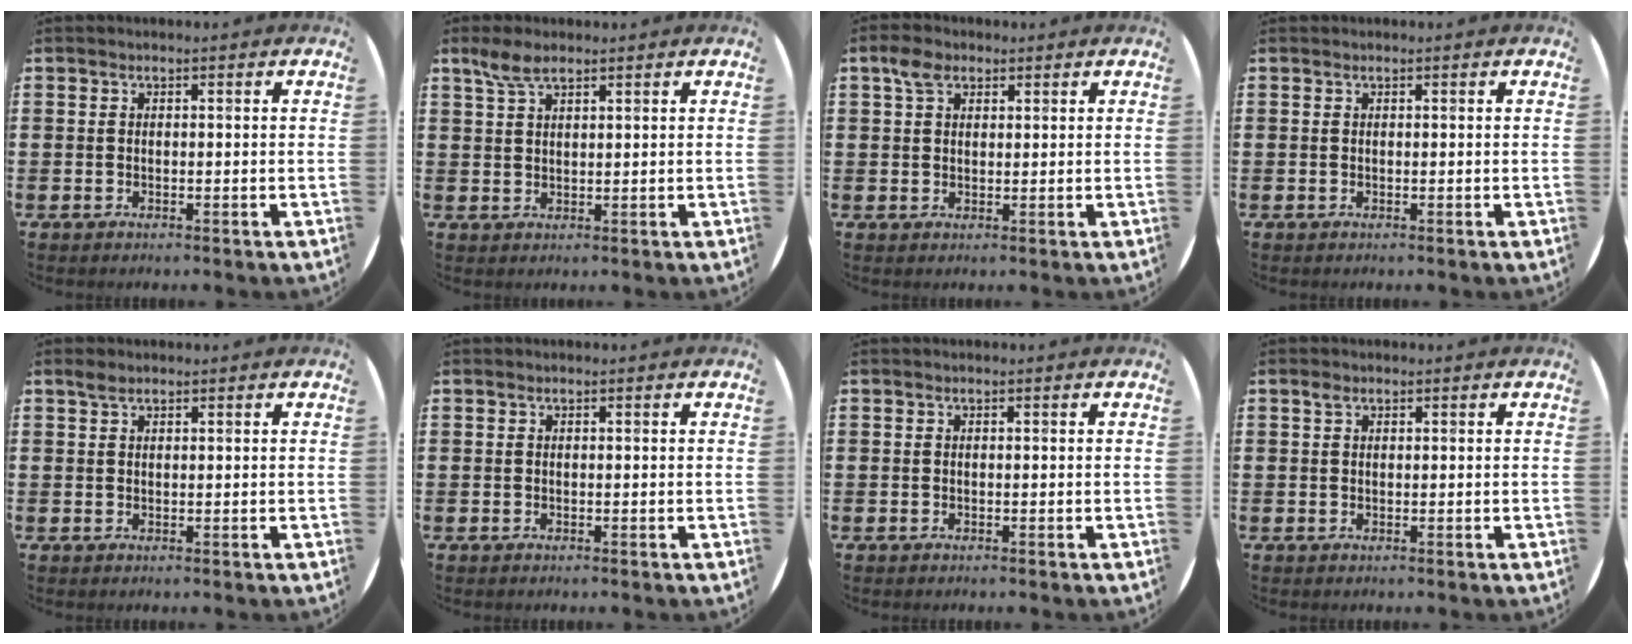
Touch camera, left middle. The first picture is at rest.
{"total": 3.7, "force": [2.6, 1.3, 2.2], "torque": [-0.049, 0.005, 0.048]}
{"total": 3.1, "force": [2.1, 1.8, 1.5], "torque": [-0.026, 0.004, 0.036]}
{"total": 0.0}
{"total": 1.2, "force": [1.0, 0.5, 0.5], "torque": [-0.004, 0.001, 0.017]}
{"total": 0.0}
{"total": 0.0}
{"total": 0.9, "force": [0.5, 0.6, 0.4], "torque": [-0.001, 0.001, 0.008]}